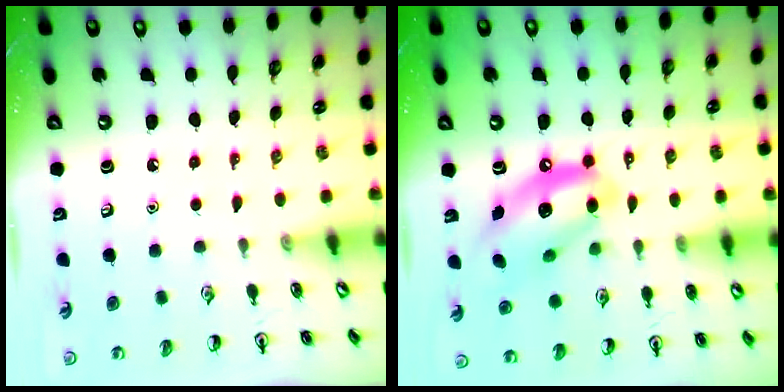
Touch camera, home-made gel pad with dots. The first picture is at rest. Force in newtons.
{"total": 12.6, "press": 12.0, "slide": 3.7}